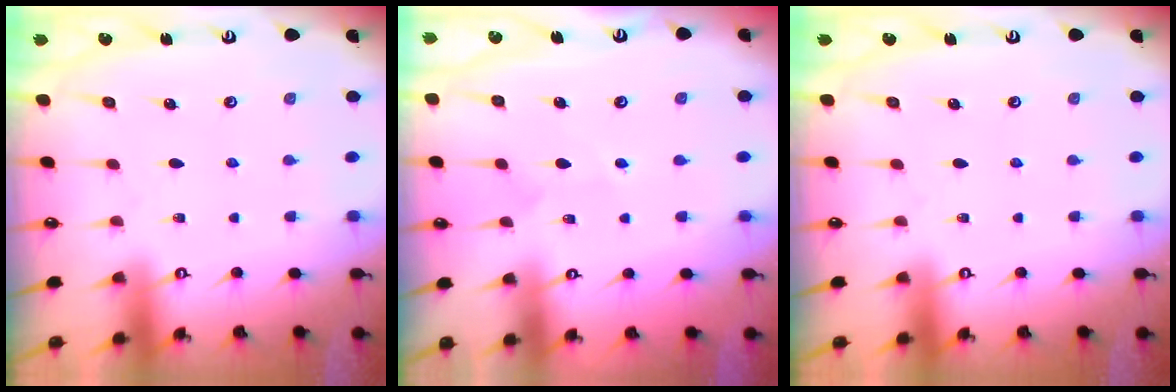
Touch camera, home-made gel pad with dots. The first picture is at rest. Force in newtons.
{"total": 2.9, "press": 2.9, "slide": 0.3}
{"total": 0.0}